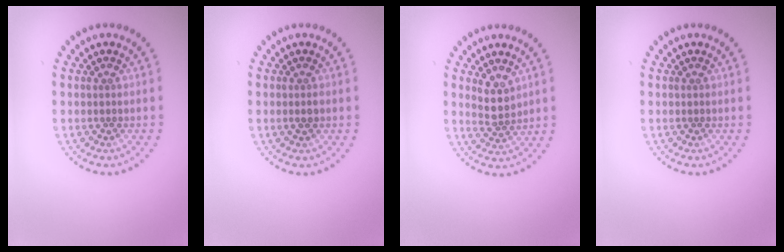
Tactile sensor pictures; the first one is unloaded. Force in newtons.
{"total": 0.9, "press": 0.8, "slide": 0.3}
{"total": 2.5, "press": 2.2, "slide": 1.1}
{"total": 0.0}